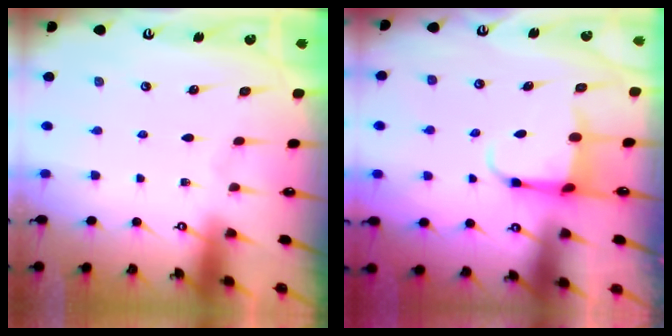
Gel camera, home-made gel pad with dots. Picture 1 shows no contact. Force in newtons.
{"total": 4.0, "press": 3.9, "slide": 1.0}